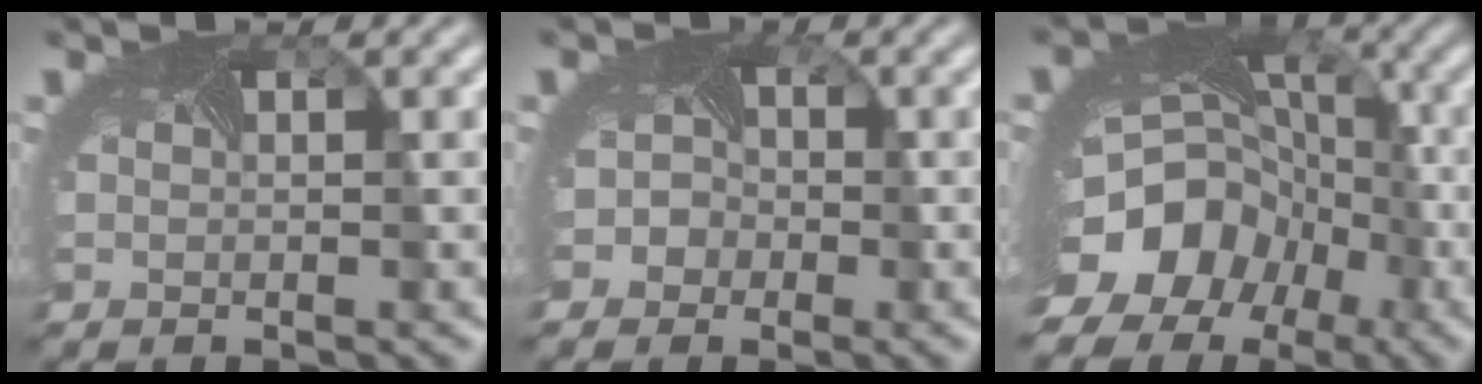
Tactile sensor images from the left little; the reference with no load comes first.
{"total": 4.1, "force": [-1.8, 3.6, 1.0], "torque": [0.007, 0.006, -0.043]}
{"total": 14.4, "force": [-6.5, 11.4, 6.1], "torque": [-0.118, -0.042, -0.110]}